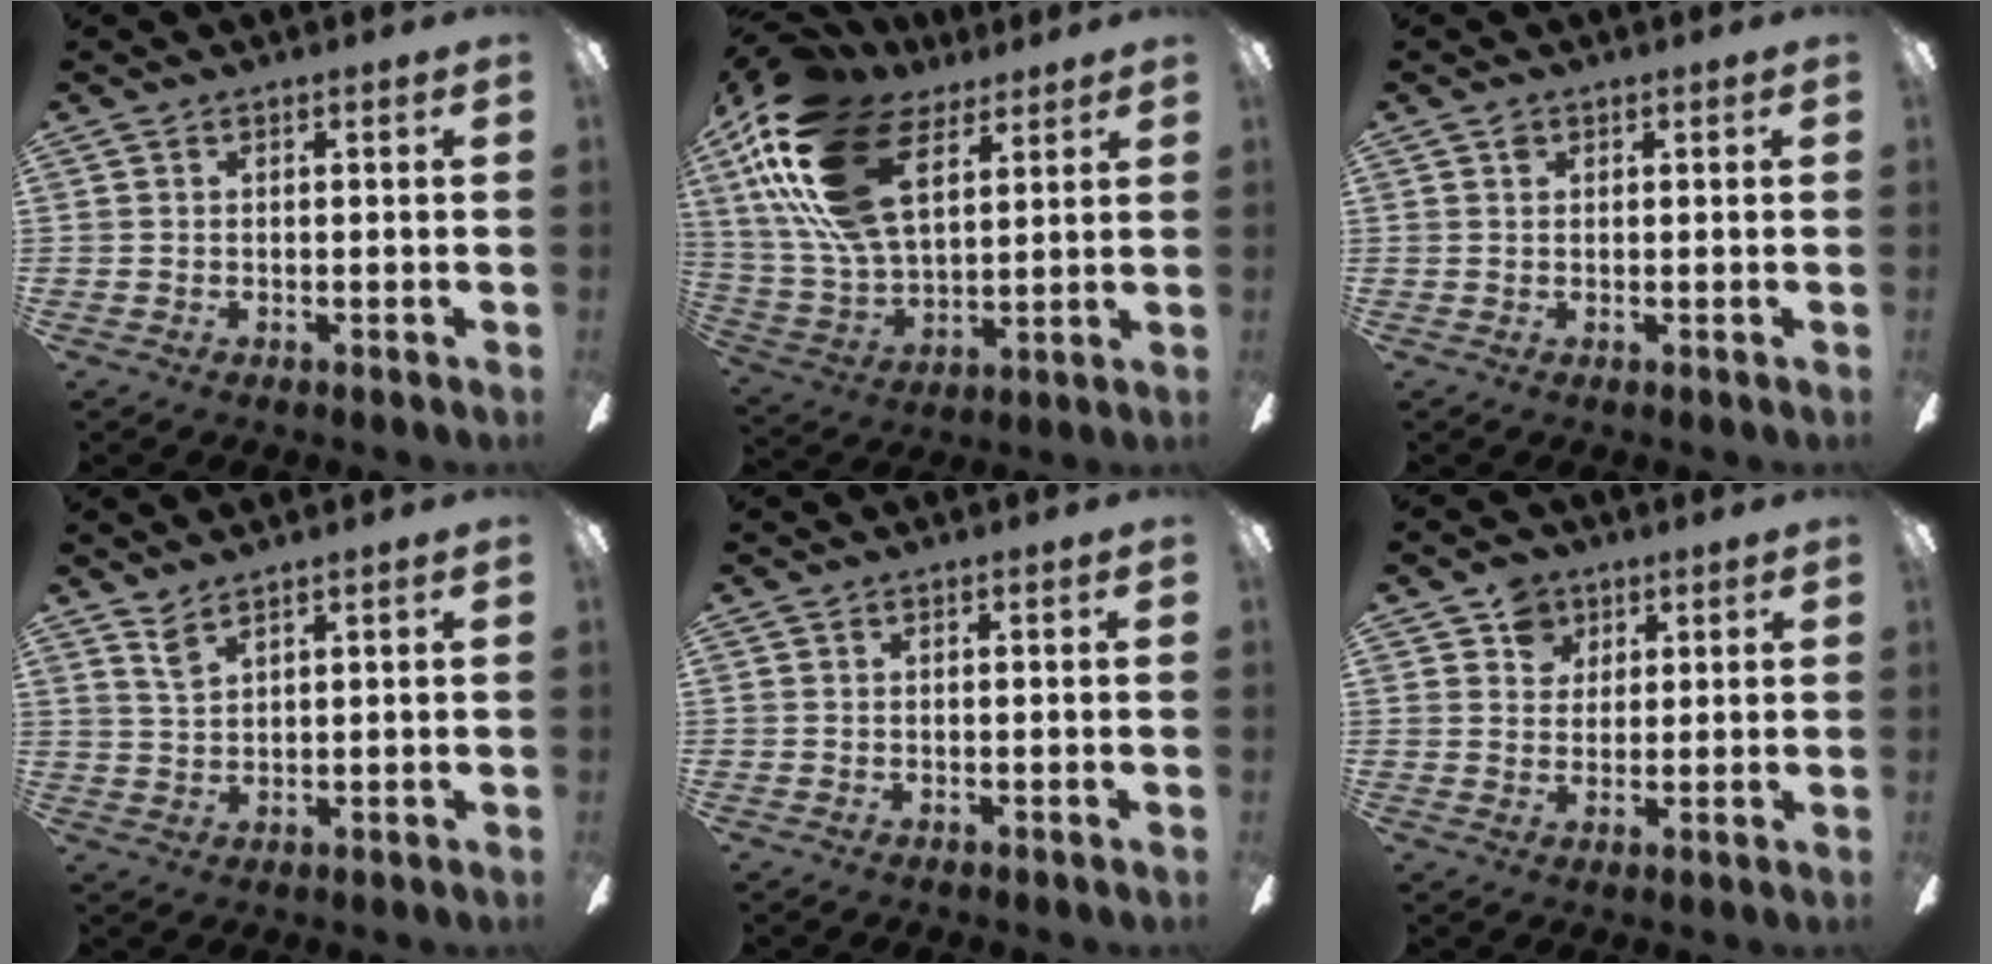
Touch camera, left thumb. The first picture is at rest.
{"total": 24.7, "force": [12.1, 13.5, 16.9], "torque": [-0.365, -0.040, 0.217]}
{"total": 1.3, "force": [0.5, 0.9, 0.7], "torque": [-0.014, 0.005, 0.009]}
{"total": 3.7, "force": [3.0, 1.2, 1.9], "torque": [-0.044, -0.005, 0.055]}
{"total": 0.0}
{"total": 6.2, "force": [3.5, 5.0, 1.0], "torque": [-0.019, -0.001, 0.064]}